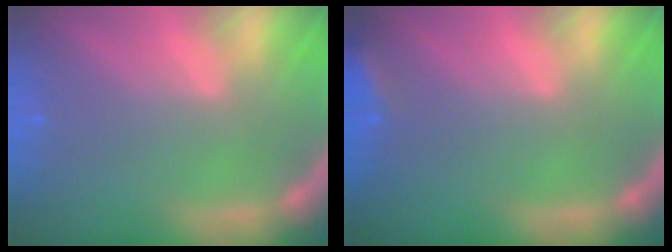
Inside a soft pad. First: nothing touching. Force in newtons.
{"total": 2.4}